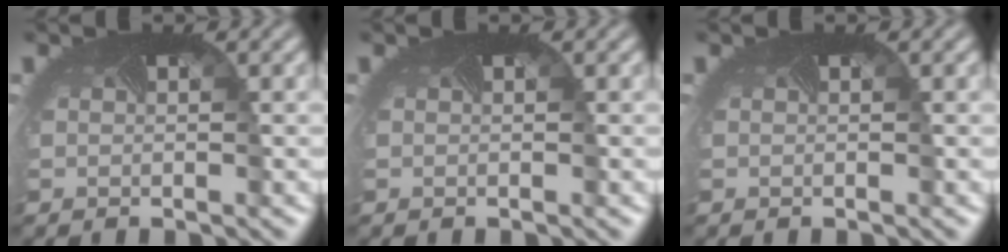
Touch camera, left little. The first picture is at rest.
{"total": 0.0}
{"total": 0.0}